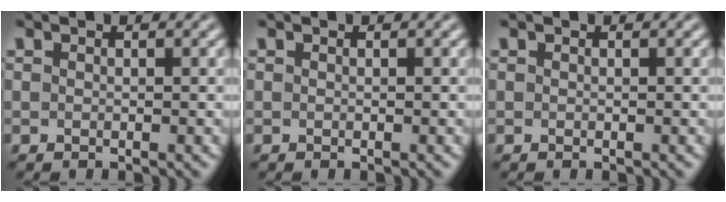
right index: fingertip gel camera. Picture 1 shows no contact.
{"total": 0.0}
{"total": 0.0}